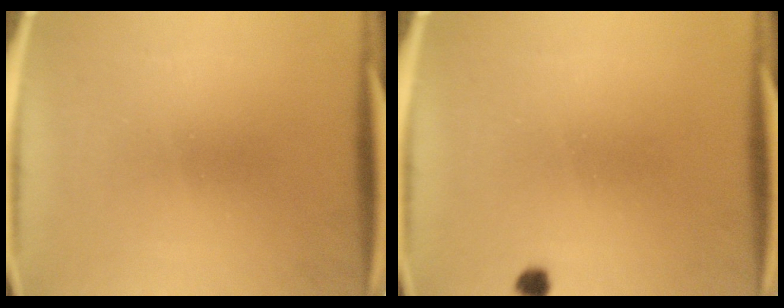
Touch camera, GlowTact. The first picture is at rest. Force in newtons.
{"total": 1.4}